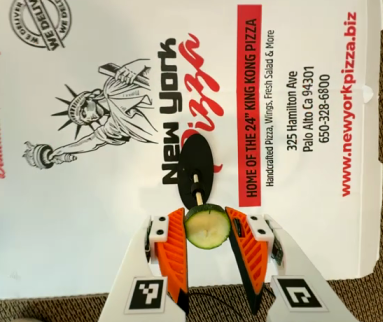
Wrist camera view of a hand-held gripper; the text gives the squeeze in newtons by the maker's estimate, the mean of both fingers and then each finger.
{"total": 8.2, "left": 7.8, "right": 8.7}